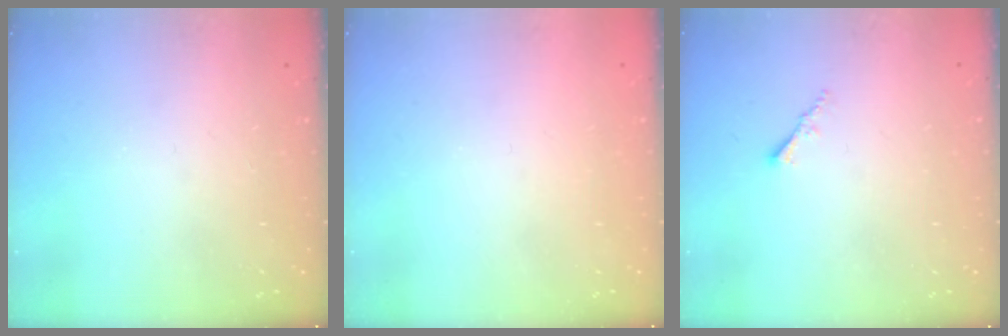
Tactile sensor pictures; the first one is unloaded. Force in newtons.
{"total": 1.3, "press": 1.3, "slide": 0.2}
{"total": 1.2, "press": 1.1, "slide": 0.4}